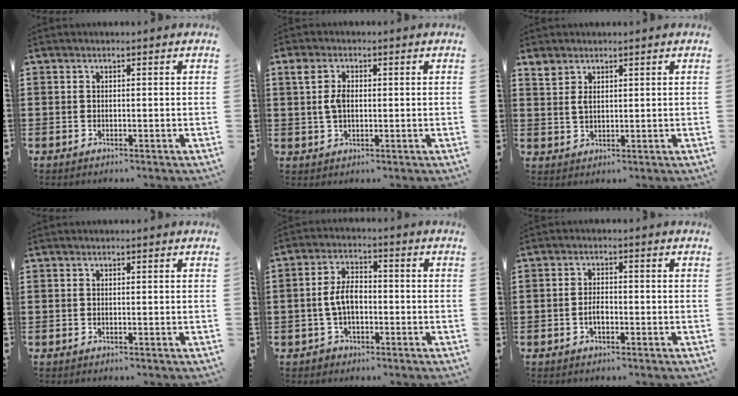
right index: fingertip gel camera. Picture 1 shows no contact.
{"total": 3.8, "force": [0.5, 2.3, 2.9], "torque": [-0.072, 0.011, 0.004]}
{"total": 2.2, "force": [1.6, 1.2, 1.0], "torque": [-0.025, 0.004, 0.030]}
{"total": 0.0}
{"total": 5.6, "force": [-1.0, 3.4, 4.3], "torque": [-0.101, 0.004, -0.025]}
{"total": 2.2, "force": [-0.8, 1.0, 1.8], "torque": [-0.034, 0.004, -0.016]}